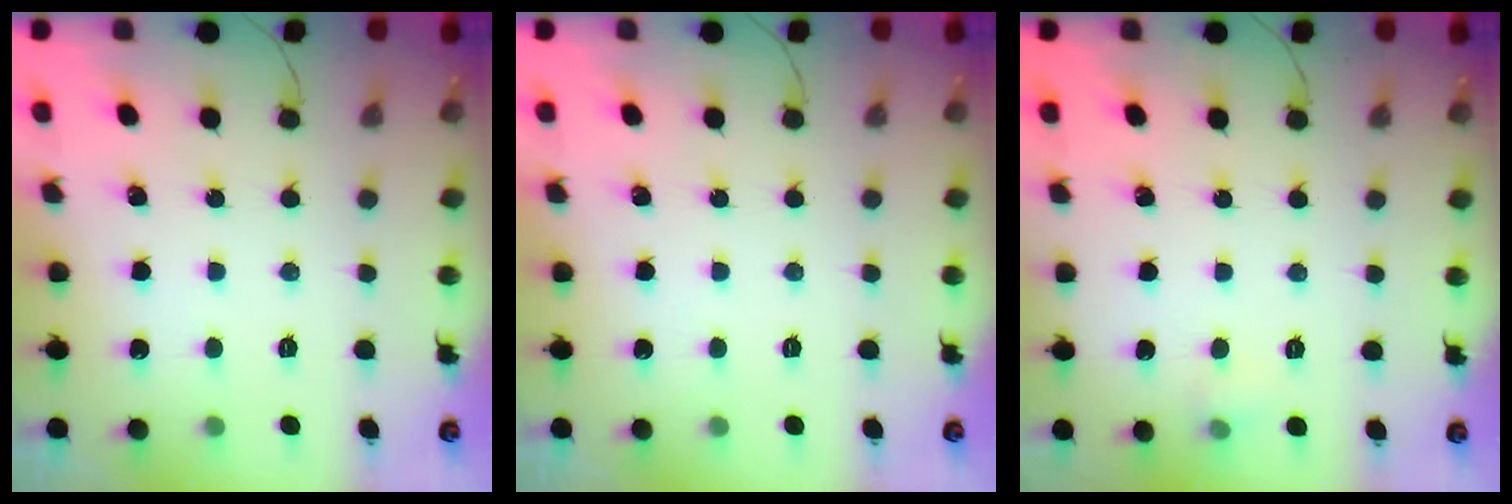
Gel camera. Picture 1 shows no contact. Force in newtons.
{"total": 0.0}
{"total": 3.8, "press": 3.4, "slide": 1.6}